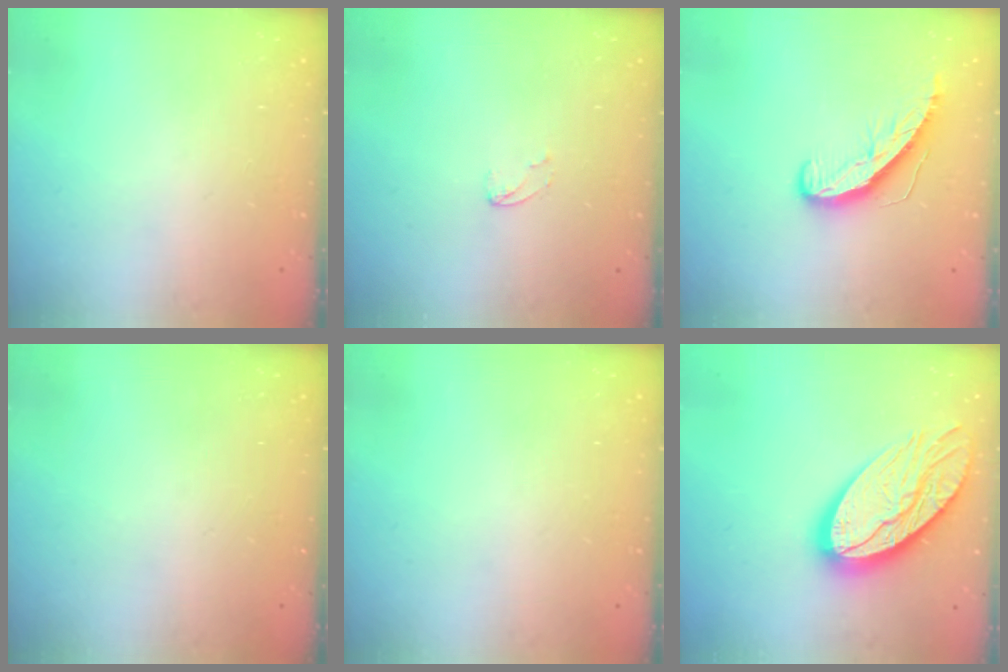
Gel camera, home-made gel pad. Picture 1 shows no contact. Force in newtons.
{"total": 2.8, "press": 2.8, "slide": 0.3}
{"total": 9.0, "press": 9.0, "slide": 0.6}
{"total": 0.0}
{"total": 0.0}
{"total": 20.4, "press": 20.3, "slide": 1.7}